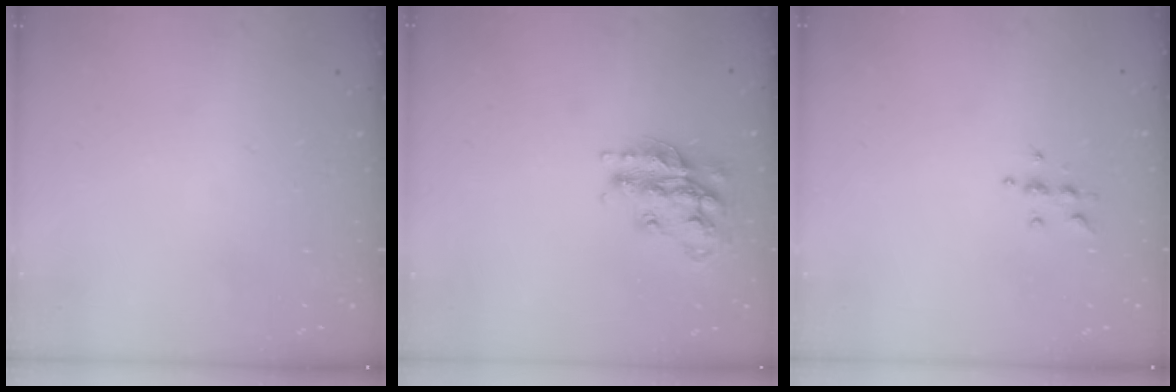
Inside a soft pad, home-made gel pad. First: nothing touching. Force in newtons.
{"total": 15.2, "press": 15.2, "slide": 0.8}
{"total": 5.0, "press": 4.9, "slide": 0.5}